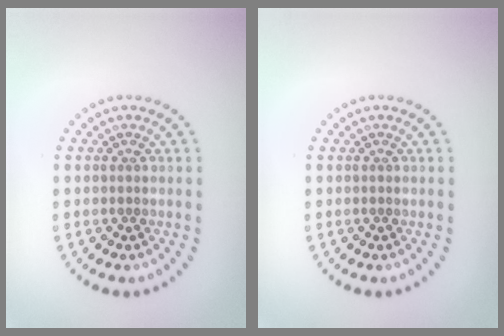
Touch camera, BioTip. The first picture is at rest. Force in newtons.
{"total": 0.0}